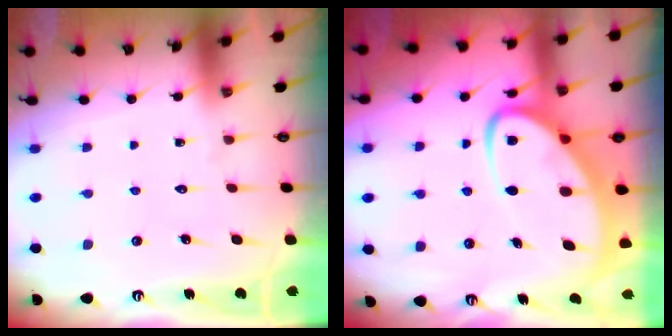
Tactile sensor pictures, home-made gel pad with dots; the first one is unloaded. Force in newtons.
{"total": 9.4, "press": 9.4, "slide": 1.1}